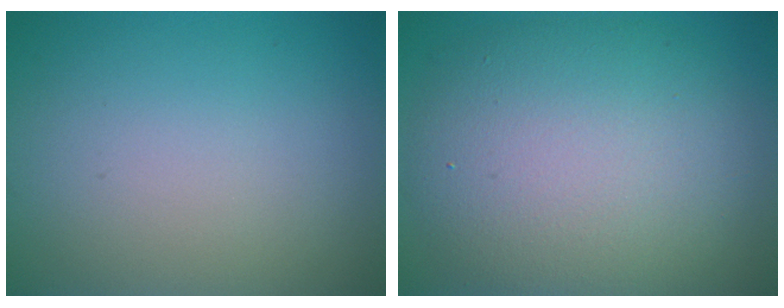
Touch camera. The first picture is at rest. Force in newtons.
{"total": 10.1, "press": 10.0, "slide": 0.6}